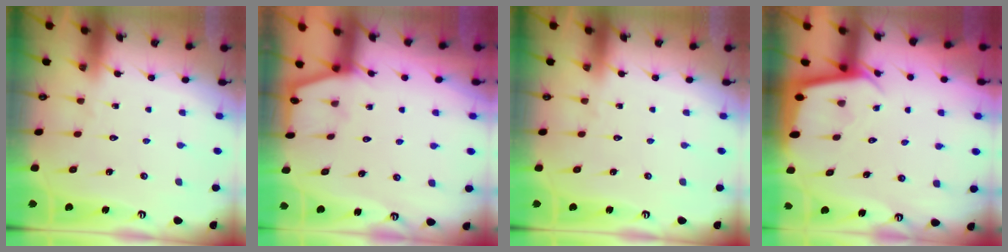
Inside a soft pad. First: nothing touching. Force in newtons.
{"total": 1.6, "press": 1.6, "slide": 0.2}
{"total": 0.0}
{"total": 2.3, "press": 2.3, "slide": 0.1}